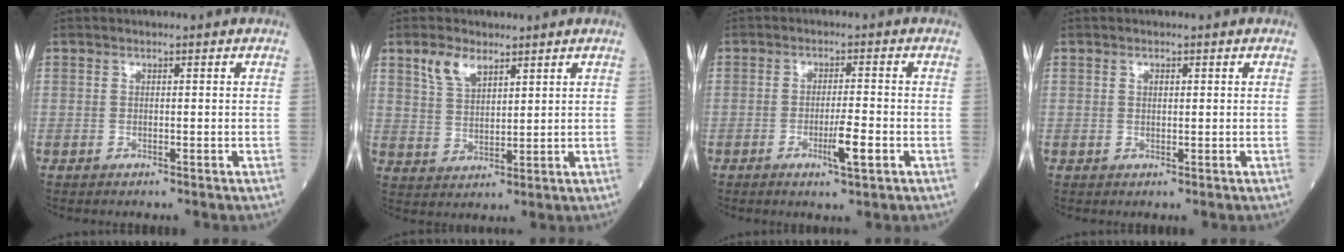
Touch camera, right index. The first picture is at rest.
{"total": 5.1, "force": [3.5, 2.3, 3.0], "torque": [-0.066, 0.004, 0.074]}
{"total": 4.5, "force": [-1.8, 0.2, 4.2], "torque": [-0.070, -0.005, -0.030]}
{"total": 0.9, "force": [0.3, 0.4, 0.7], "torque": [-0.011, 0.000, 0.004]}